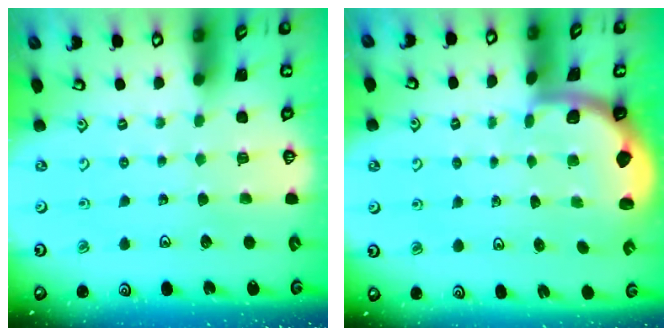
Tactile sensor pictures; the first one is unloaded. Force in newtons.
{"total": 1.9, "press": 1.8, "slide": 0.6}